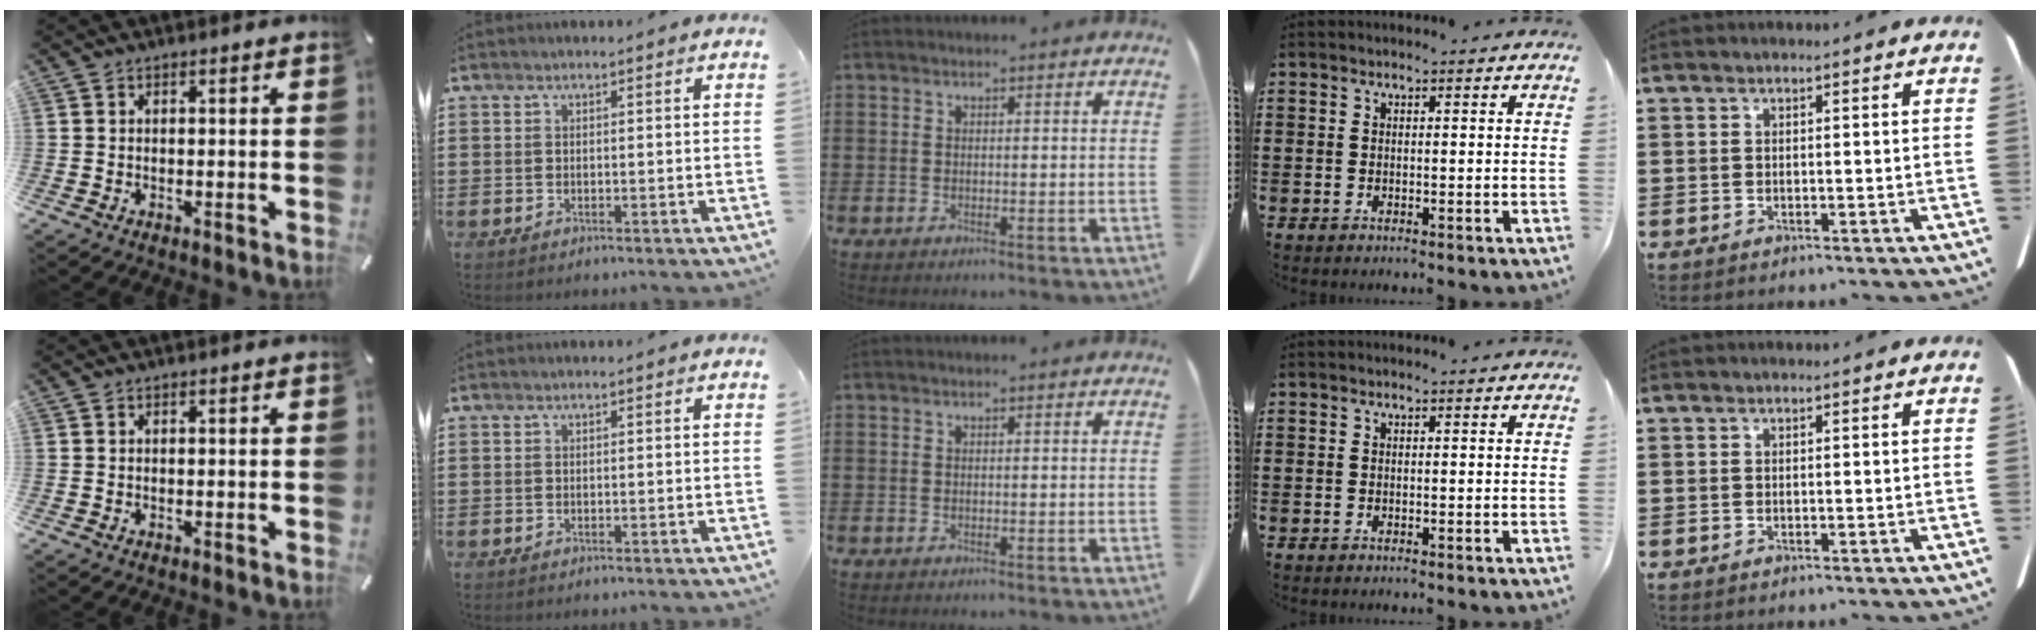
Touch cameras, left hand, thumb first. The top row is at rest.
{}